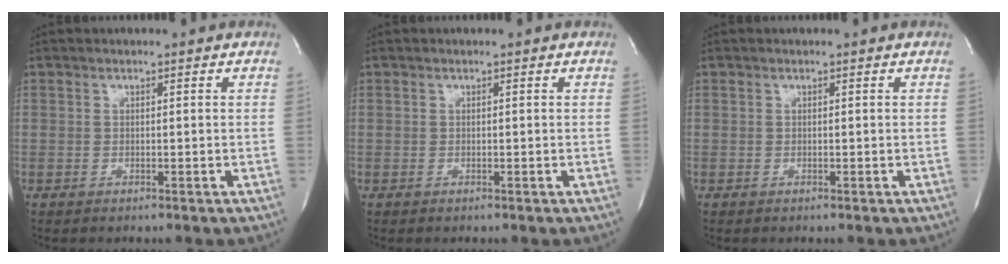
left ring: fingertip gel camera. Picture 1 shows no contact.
{"total": 0.0}
{"total": 0.0}